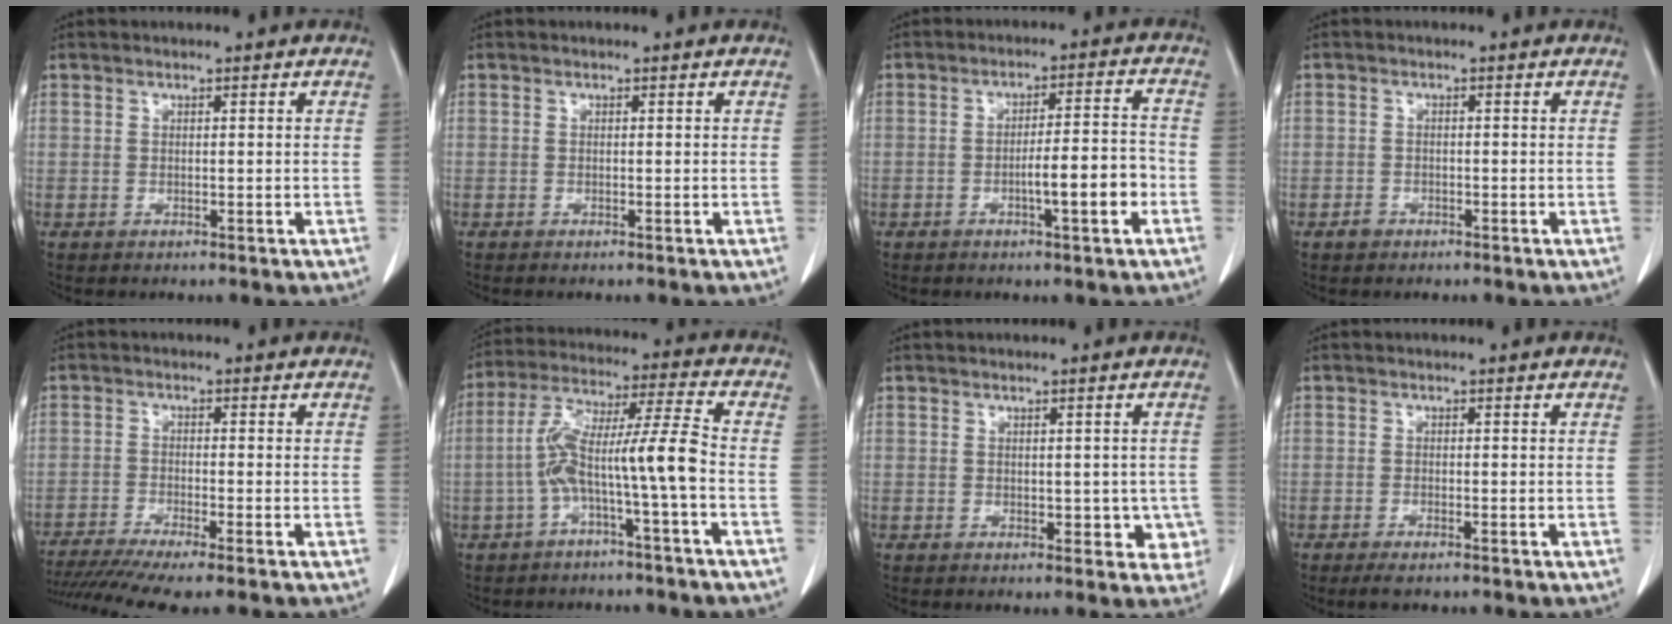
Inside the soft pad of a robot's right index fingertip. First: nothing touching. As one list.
[{"total": 0.0}, {"total": 7.2, "force": [-2.5, 0.6, 6.7], "torque": [-0.103, 0.011, -0.037]}, {"total": 1.5, "force": [-0.9, 1.1, 0.1], "torque": [-0.003, 0.004, -0.018]}, {"total": 10.8, "force": [-8.8, -0.3, 6.2], "torque": [-0.092, -0.016, -0.140]}, {"total": 10.2, "force": [-2.9, -0.4, 9.8], "torque": [-0.187, 0.035, -0.054]}, {"total": 3.9, "force": [-0.3, 2.7, 2.8], "torque": [-0.011, 0.006, 0.003]}, {"total": 2.0, "force": [-1.6, 0.3, 1.3], "torque": [-0.022, -0.005, -0.024]}]